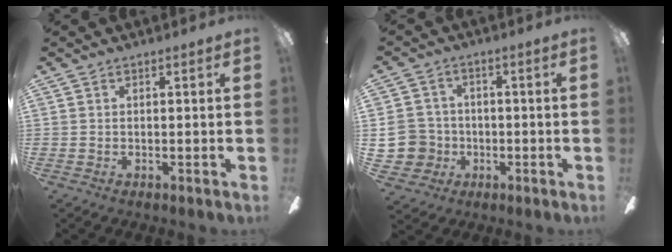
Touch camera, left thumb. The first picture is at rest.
{"total": 9.2, "force": [-1.1, 8.8, 2.5], "torque": [-0.075, 0.017, -0.016]}